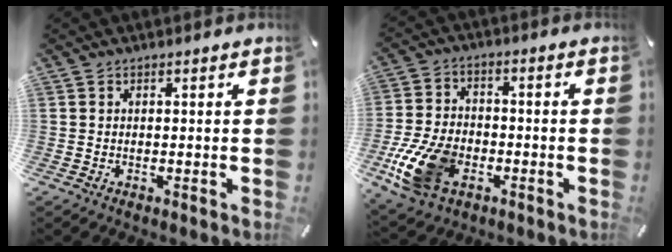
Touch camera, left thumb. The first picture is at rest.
{"total": 14.5, "force": [-5.4, 9.6, 9.3], "torque": [-0.183, 0.024, -0.094]}